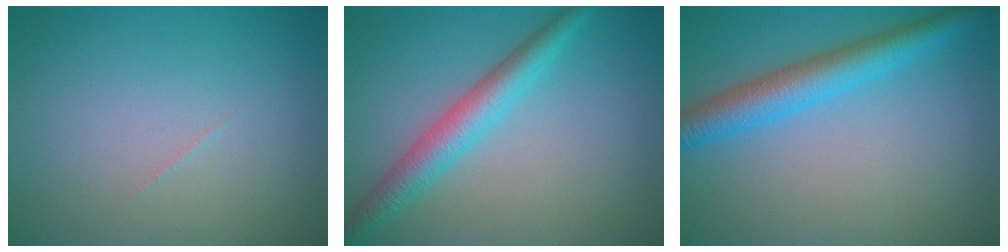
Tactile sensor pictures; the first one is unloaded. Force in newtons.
{"total": 4.1, "press": 4.1, "slide": 0.1}
{"total": 4.8, "press": 4.8, "slide": 0.2}